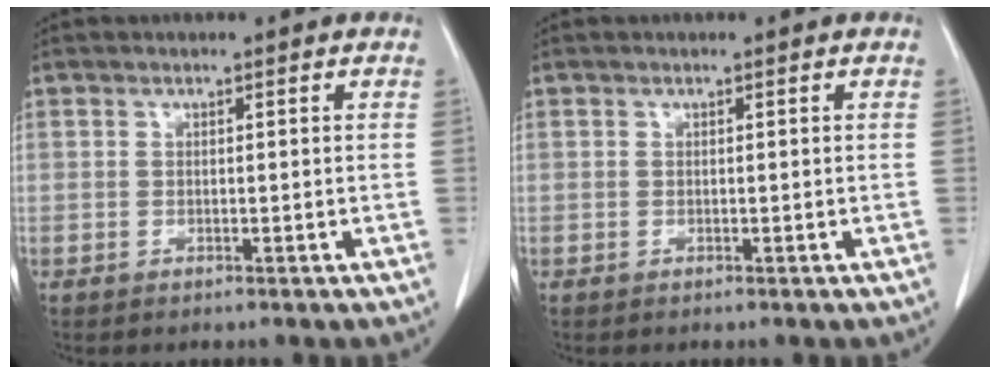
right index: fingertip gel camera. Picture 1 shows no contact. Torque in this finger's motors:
{"motor_torque": [-0.02, 0.04, -0.02, -0.01]}